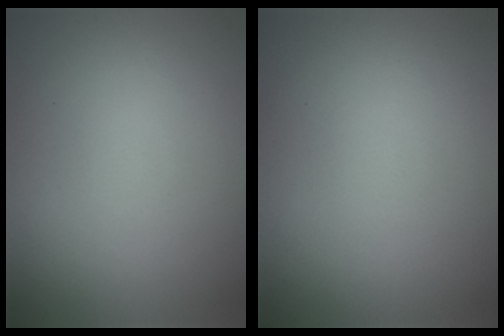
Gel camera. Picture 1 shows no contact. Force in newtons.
{"total": 0.0}